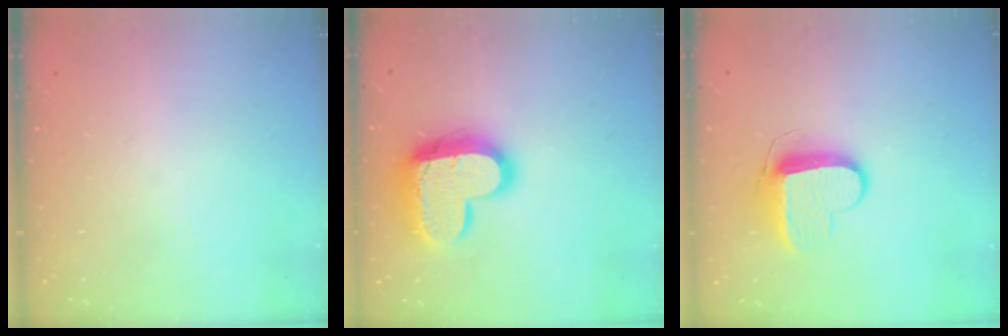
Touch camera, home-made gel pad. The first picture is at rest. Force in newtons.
{"total": 16.4, "press": 16.3, "slide": 1.5}
{"total": 9.9, "press": 9.9, "slide": 0.7}